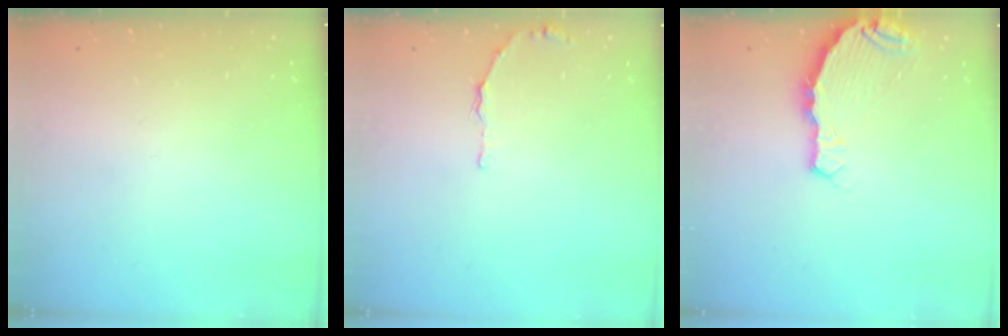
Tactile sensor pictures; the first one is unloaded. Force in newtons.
{"total": 4.5, "press": 3.3, "slide": 3.1}
{"total": 5.9, "press": 5.7, "slide": 1.4}